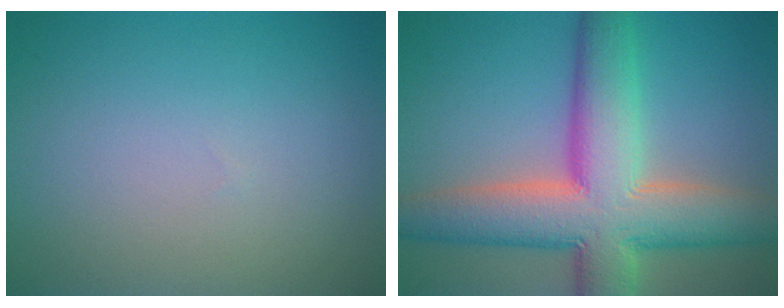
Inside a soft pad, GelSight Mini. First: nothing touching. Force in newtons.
{"total": 11.9, "press": 11.8, "slide": 1.0}